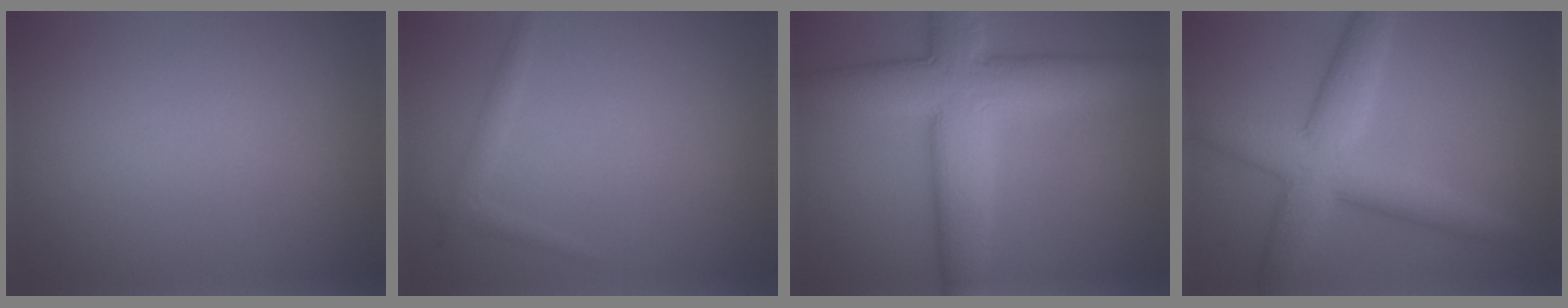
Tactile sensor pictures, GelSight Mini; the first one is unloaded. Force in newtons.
{"total": 1.0, "press": 1.0, "slide": 0.0}
{"total": 9.8, "press": 9.8, "slide": 0.8}
{"total": 6.4, "press": 6.4, "slide": 0.2}